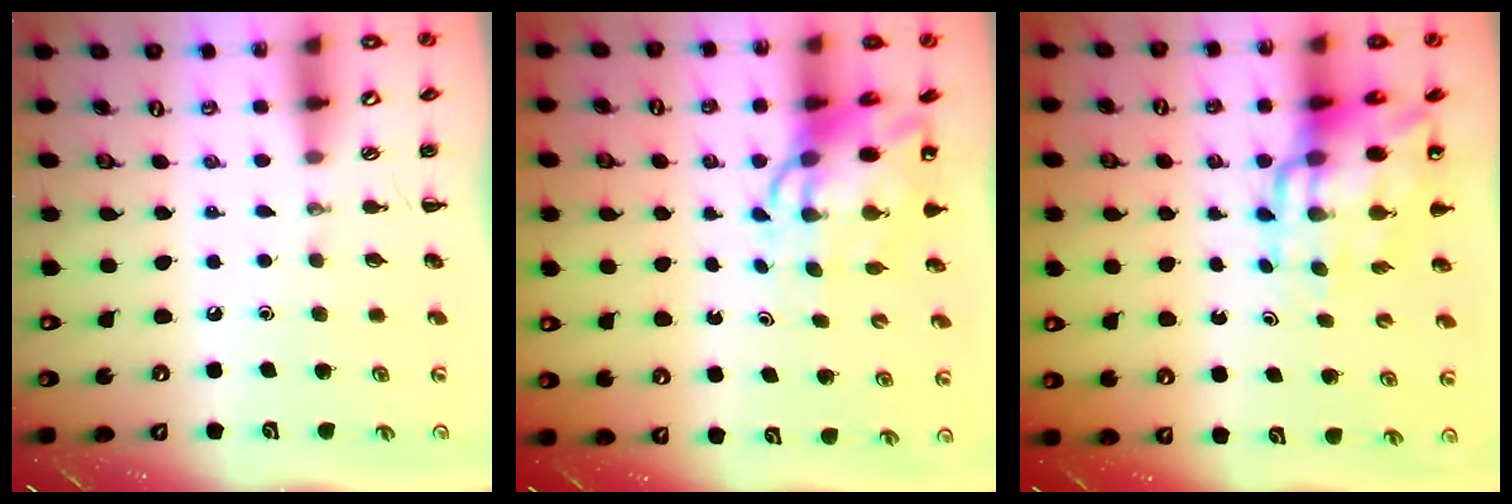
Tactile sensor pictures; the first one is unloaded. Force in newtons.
{"total": 8.2, "press": 8.0, "slide": 2.1}
{"total": 15.0, "press": 14.4, "slide": 4.2}